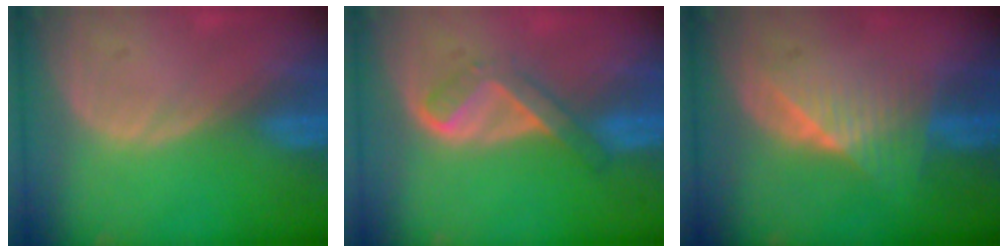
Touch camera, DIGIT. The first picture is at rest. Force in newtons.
{"total": 5.2, "press": 4.4, "slide": 2.9}
{"total": 6.3, "press": 5.9, "slide": 2.0}